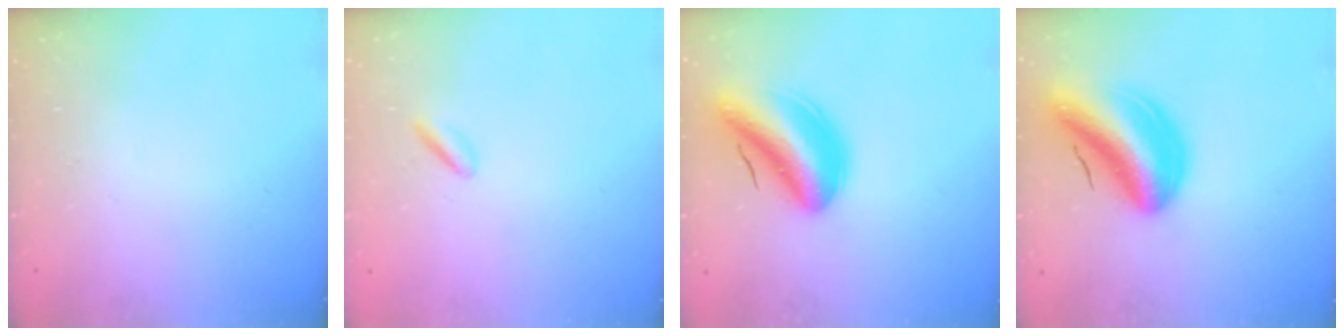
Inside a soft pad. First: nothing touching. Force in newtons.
{"total": 0.9, "press": 0.7, "slide": 0.6}
{"total": 10.1, "press": 9.5, "slide": 3.2}
{"total": 13.4, "press": 12.8, "slide": 4.1}